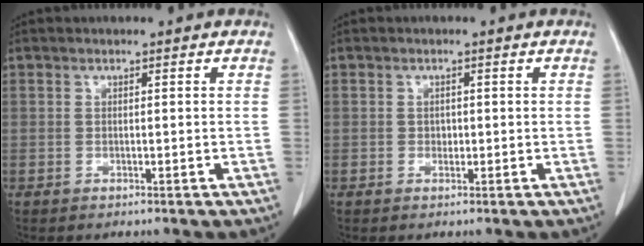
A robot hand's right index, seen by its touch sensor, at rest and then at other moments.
{"total": 0.9, "force": [-0.1, 0.7, 0.4], "torque": [-0.007, 0.003, 0.000]}